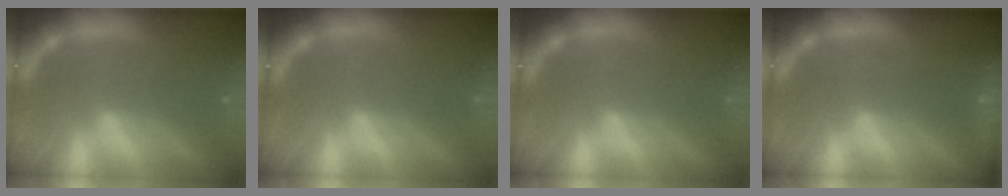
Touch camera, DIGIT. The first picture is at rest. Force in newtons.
{"total": 0.0}
{"total": 0.0}
{"total": 3.0}